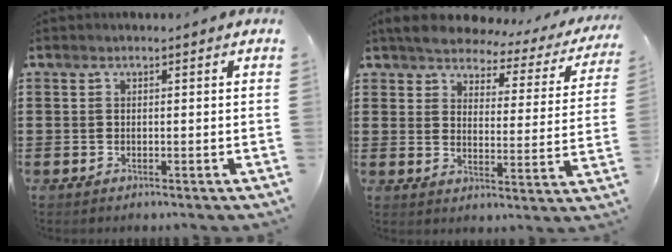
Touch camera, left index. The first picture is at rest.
{"total": 4.4, "force": [4.3, 0.7, 0.8], "torque": [-0.044, -0.031, 0.070]}